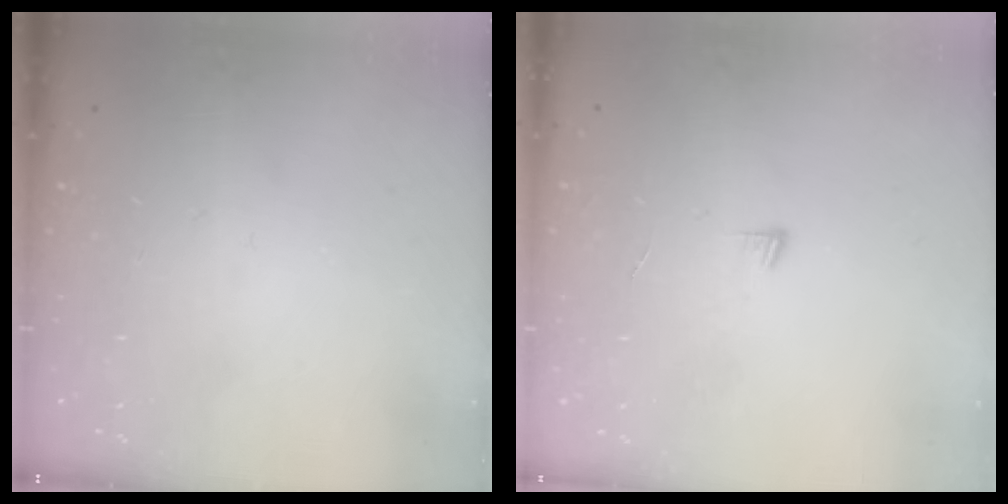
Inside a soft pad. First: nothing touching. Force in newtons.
{"total": 4.3, "press": 4.2, "slide": 0.4}